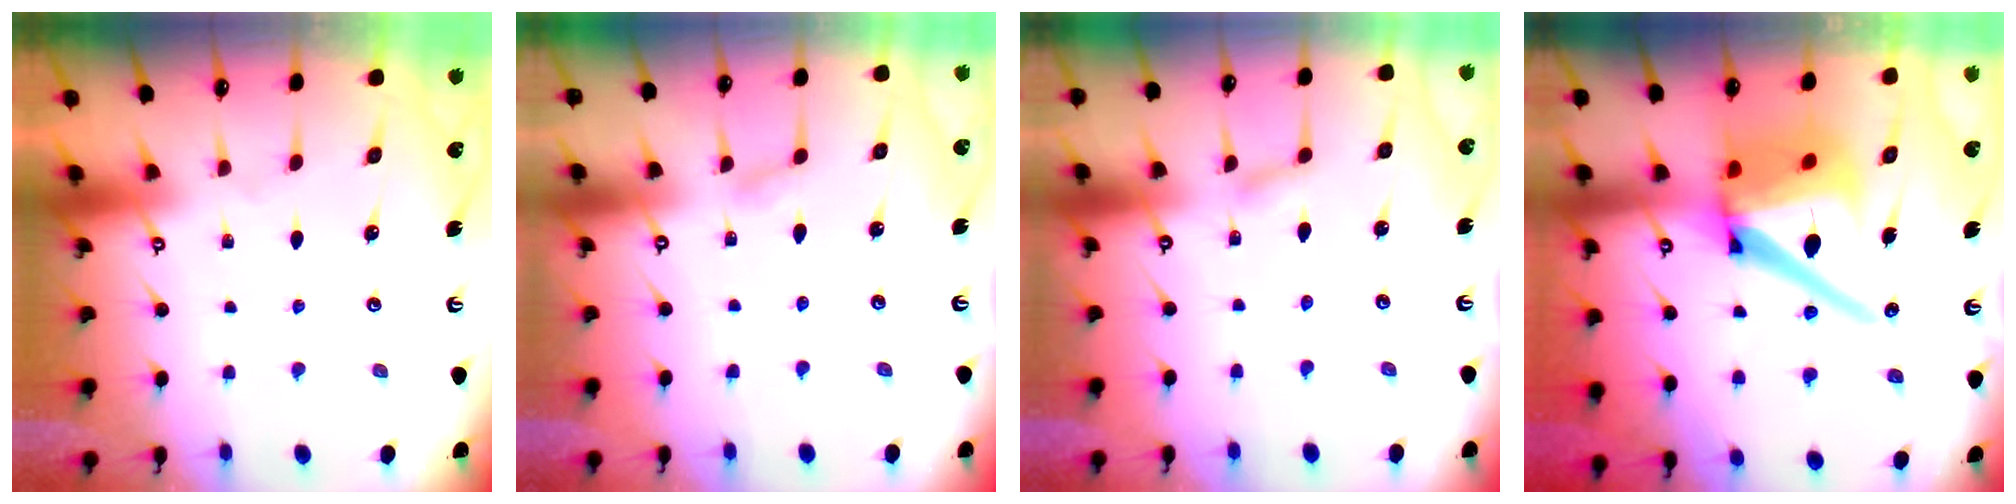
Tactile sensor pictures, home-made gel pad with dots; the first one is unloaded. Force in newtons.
{"total": 2.0, "press": 2.0, "slide": 0.2}
{"total": 1.5, "press": 1.5, "slide": 0.2}
{"total": 20.2, "press": 20.1, "slide": 2.1}